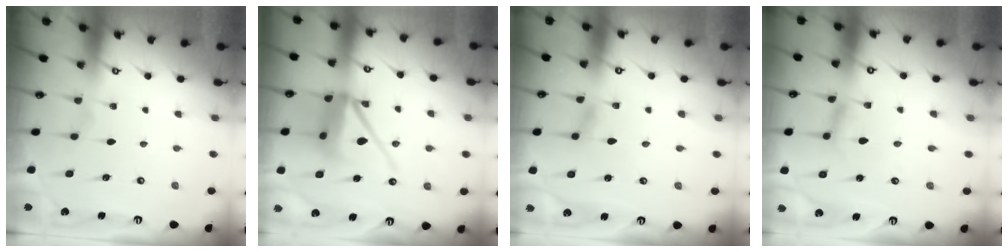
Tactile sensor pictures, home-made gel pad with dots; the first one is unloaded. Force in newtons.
{"total": 13.6, "press": 13.5, "slide": 1.7}
{"total": 2.0, "press": 2.0, "slide": 0.2}
{"total": 2.7, "press": 2.7, "slide": 0.2}